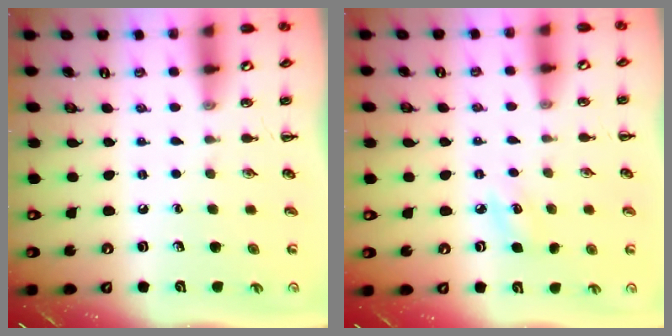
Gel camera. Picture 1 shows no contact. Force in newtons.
{"total": 5.2, "press": 5.0, "slide": 1.3}